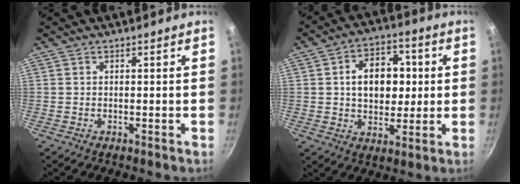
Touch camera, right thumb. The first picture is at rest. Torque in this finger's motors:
{"motor_torque": [0.09, 0.48, 0.87, 0.24, 0.16]}